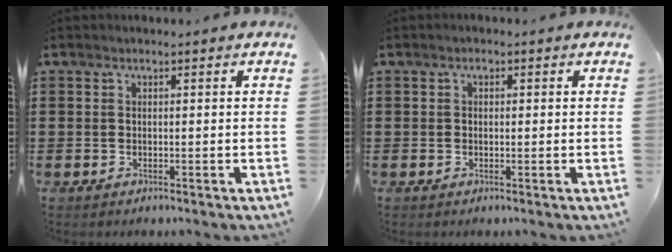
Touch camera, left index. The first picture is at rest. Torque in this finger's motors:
{"motor_torque": [-0.08, -0.05, 0.00, 0.00]}